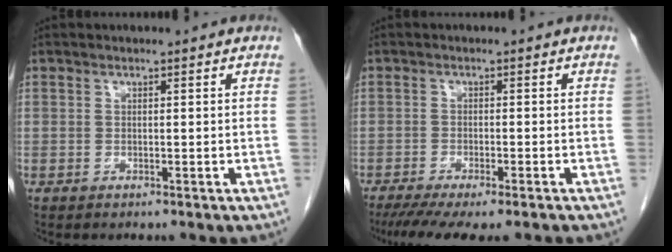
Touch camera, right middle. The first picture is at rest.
{"total": 10.3, "force": [-8.2, 1.7, 6.0], "torque": [-0.084, -0.014, -0.122]}